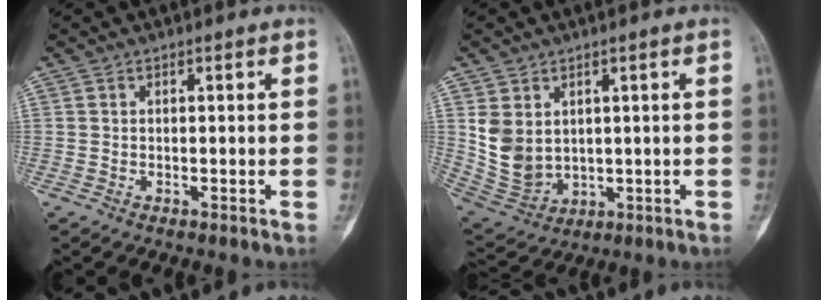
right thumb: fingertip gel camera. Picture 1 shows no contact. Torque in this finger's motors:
{"motor_torque": [1.20, 1.00, 0.70, -0.22, 0.14]}